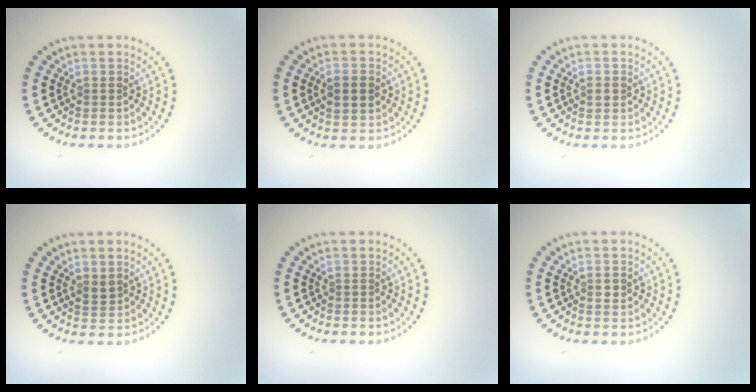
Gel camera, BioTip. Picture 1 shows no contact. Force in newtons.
{"total": 2.4, "press": 2.4, "slide": 0.1}
{"total": 1.1, "press": 1.1, "slide": 0.1}
{"total": 1.4, "press": 1.3, "slide": 0.5}
{"total": 0.0}
{"total": 0.9, "press": 0.9, "slide": 0.2}